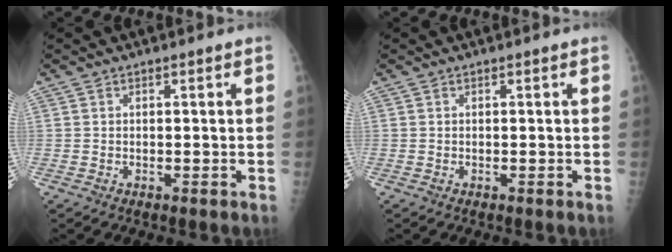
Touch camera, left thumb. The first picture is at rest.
{"total": 0.0}